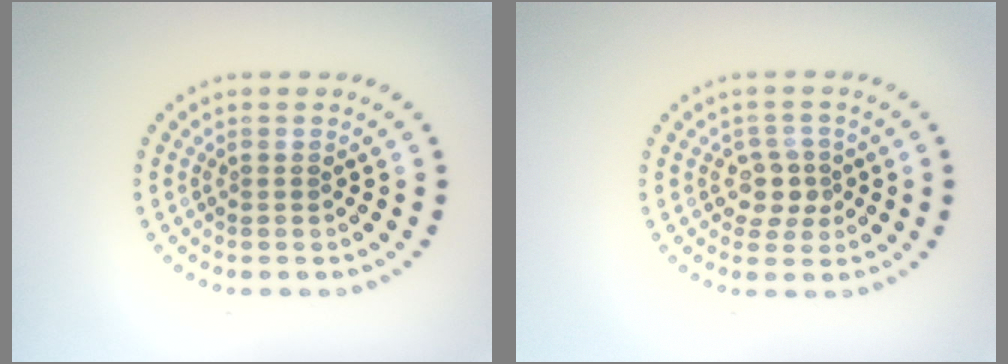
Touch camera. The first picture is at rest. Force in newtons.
{"total": 2.5, "press": 2.2, "slide": 1.1}